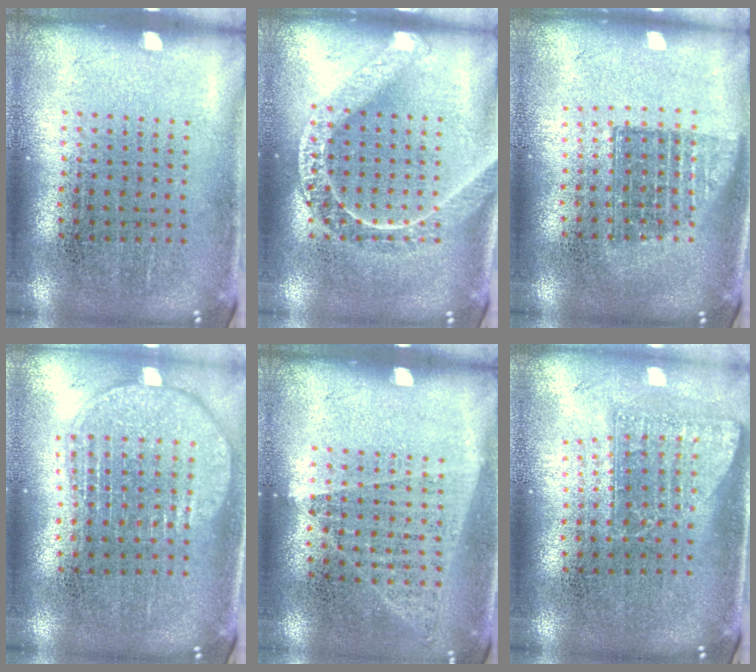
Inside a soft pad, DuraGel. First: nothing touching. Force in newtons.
{"total": 1.5, "press": 1.5, "slide": 0.2}
{"total": 1.3, "press": 1.1, "slide": 0.8}
{"total": 1.9, "press": 1.6, "slide": 1.1}
{"total": 1.0, "press": 0.9, "slide": 0.4}
{"total": 1.7, "press": 1.2, "slide": 1.1}